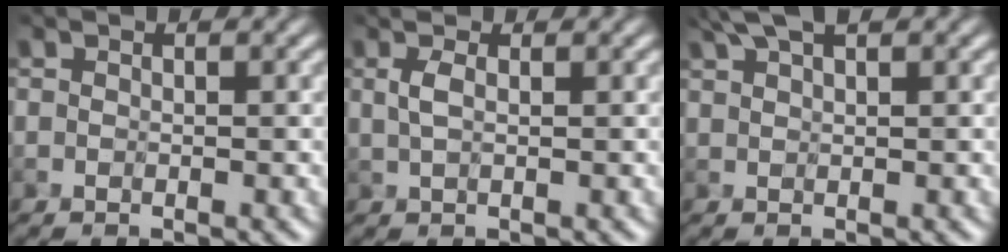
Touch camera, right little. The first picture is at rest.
{"total": 1.5, "force": [0.5, 0.7, 1.3], "torque": [-0.032, 0.003, 0.011]}
{"total": 2.9, "force": [2.2, 0.6, 1.7], "torque": [-0.028, 0.009, 0.044]}